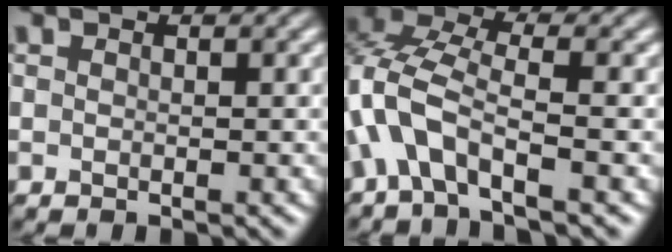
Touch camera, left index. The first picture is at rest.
{"total": 5.9, "force": [-2.4, 2.3, 4.9], "torque": [-0.112, 0.013, -0.059]}